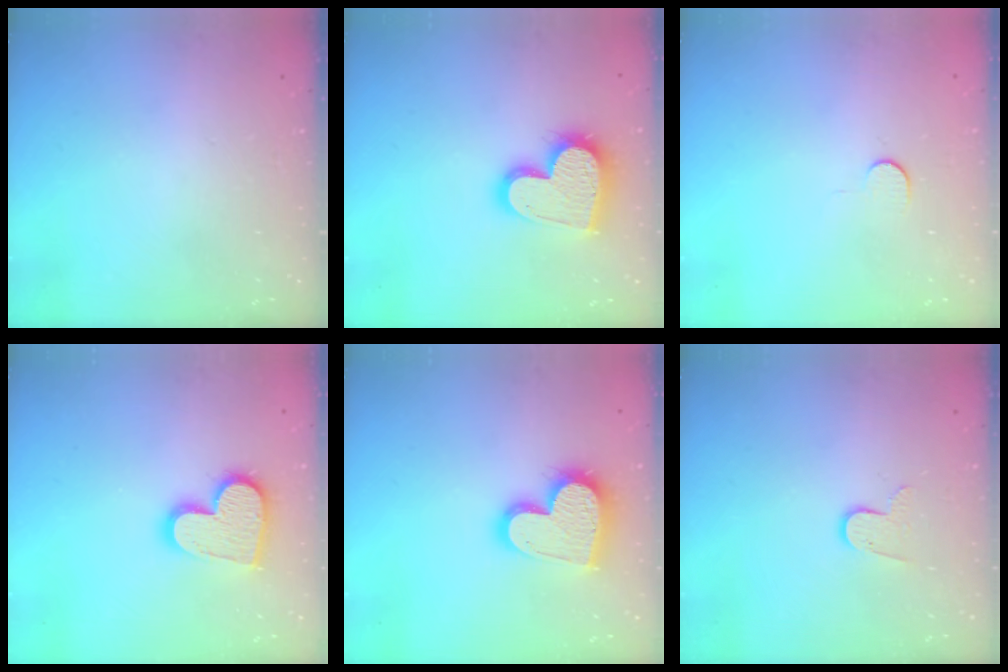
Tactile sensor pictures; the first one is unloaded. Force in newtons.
{"total": 17.2, "press": 17.2, "slide": 1.2}
{"total": 3.6, "press": 3.6, "slide": 0.4}
{"total": 13.7, "press": 13.7, "slide": 0.8}
{"total": 17.2, "press": 17.2, "slide": 1.2}
{"total": 7.2, "press": 7.2, "slide": 0.5}